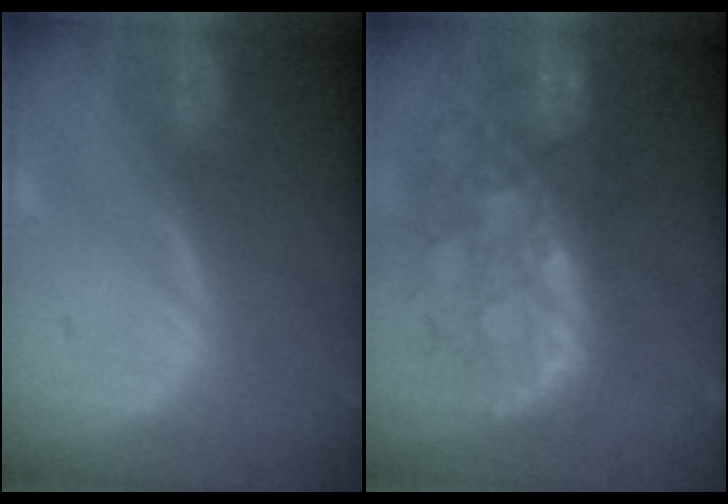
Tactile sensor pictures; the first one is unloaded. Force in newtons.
{"total": 11.2, "press": 9.6, "slide": 5.6}